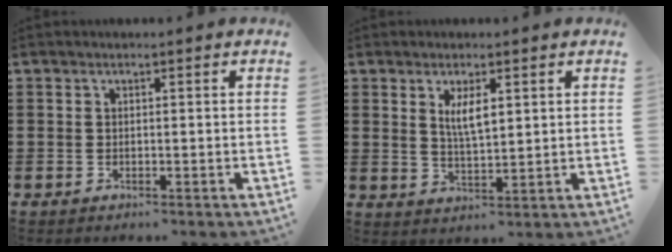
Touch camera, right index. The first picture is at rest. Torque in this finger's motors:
{"motor_torque": [0.12, -0.08, 0.23, 0.10]}